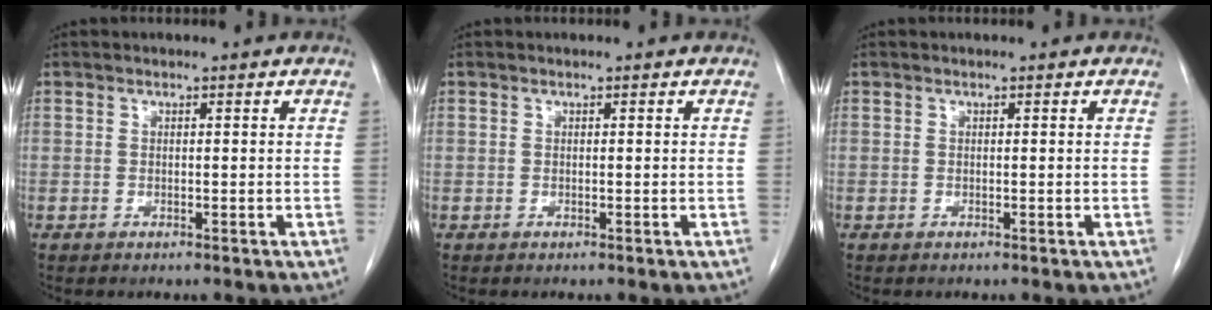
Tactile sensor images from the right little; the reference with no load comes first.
{"total": 0.0}
{"total": 0.0}